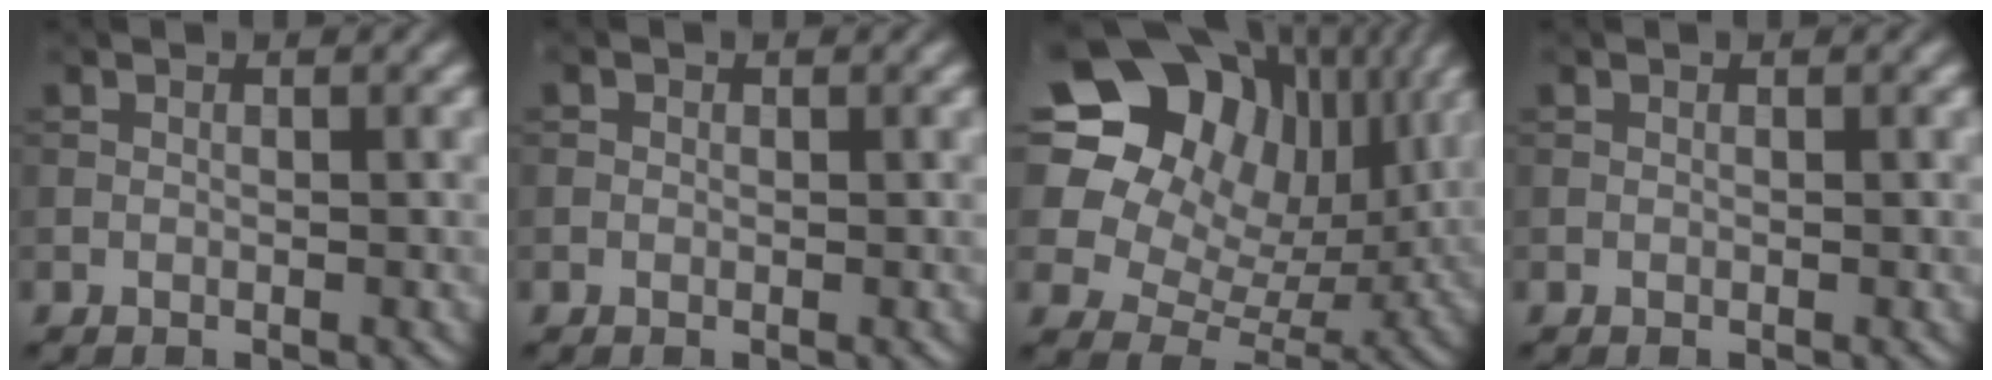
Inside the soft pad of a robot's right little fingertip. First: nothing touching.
{"total": 2.2, "force": [-1.1, -1.4, -1.2], "torque": [0.031, -0.011, -0.020]}
{"total": 15.0, "force": [7.0, 10.8, 7.6], "torque": [-0.193, 0.056, 0.119]}
{"total": 0.0}